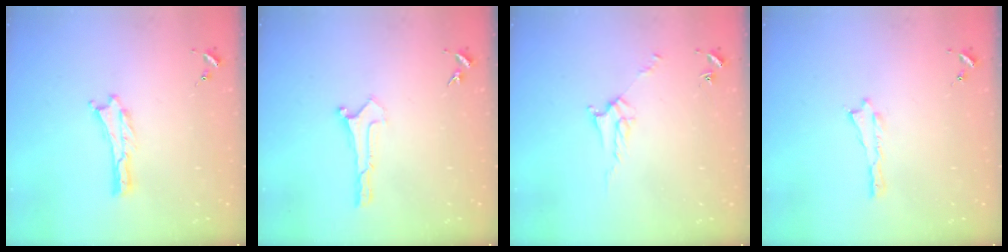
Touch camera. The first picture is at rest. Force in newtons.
{"total": 0.0}
{"total": 3.5, "press": 3.5, "slide": 0.3}
{"total": 0.0}